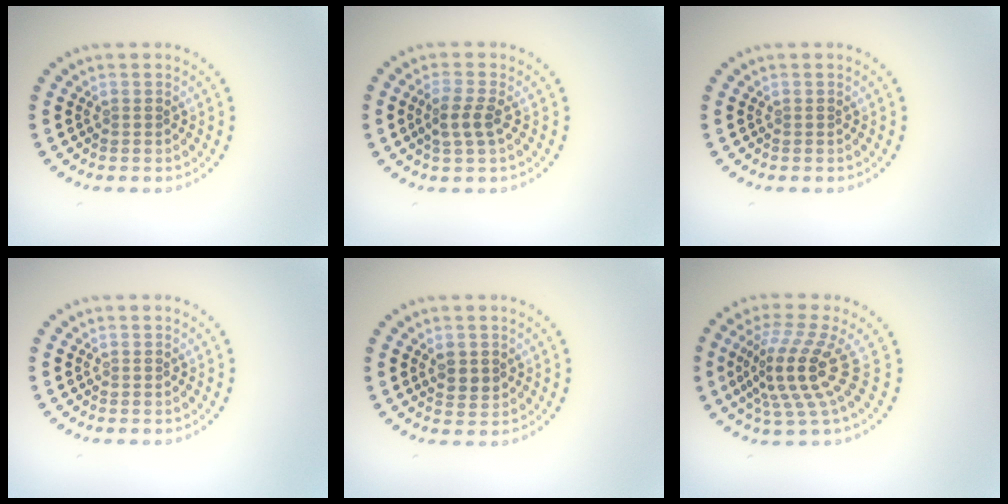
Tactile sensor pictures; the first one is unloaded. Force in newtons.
{"total": 2.2, "press": 2.0, "slide": 0.9}
{"total": 0.0}
{"total": 0.0}
{"total": 1.9, "press": 1.8, "slide": 0.3}
{"total": 5.1, "press": 3.6, "slide": 3.6}